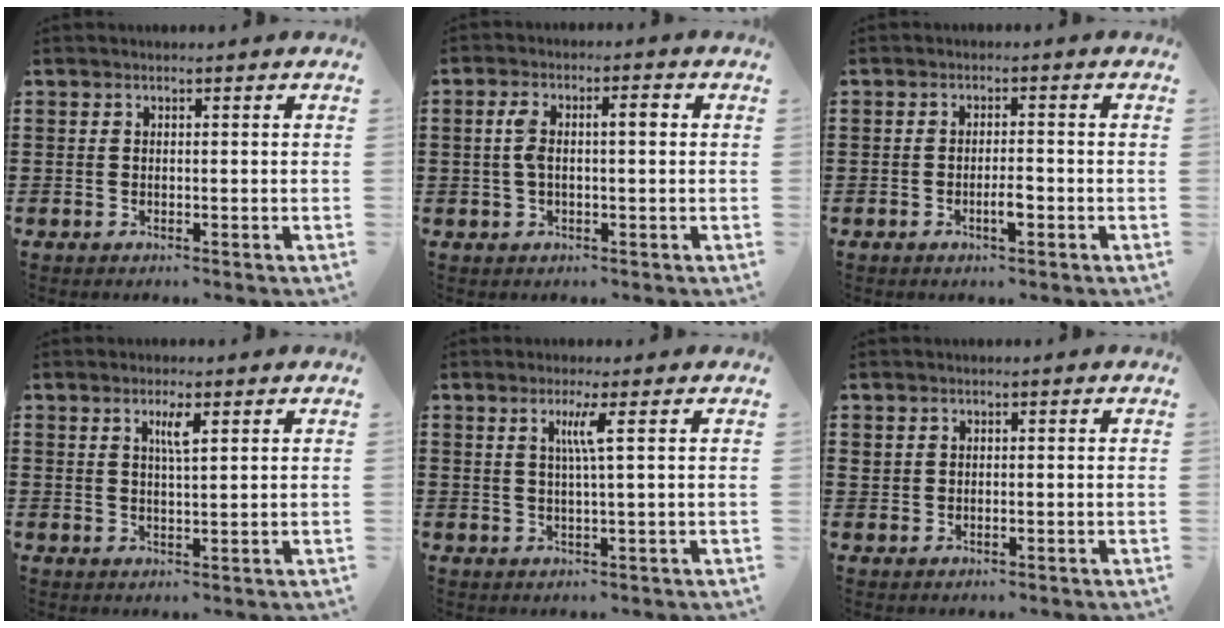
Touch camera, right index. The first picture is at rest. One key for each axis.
{"total": 4.4, "fx": 0.4, "fy": 1.5, "fz": 4.1, "tx": -0.086, "ty": 0.007, "tz": 0.000}
{"total": 2.9, "fx": -1.1, "fy": 0.7, "fz": 2.6, "tx": -0.045, "ty": 0.003, "tz": -0.020}
{"total": 2.8, "fx": 1.3, "fy": 0.5, "fz": 2.4, "tx": -0.042, "ty": 0.000, "tz": 0.019}
{"total": 3.4, "fx": 1.1, "fy": -0.5, "fz": 3.2, "tx": -0.064, "ty": -0.005, "tz": 0.013}
{"total": 0.6, "fx": 0.2, "fy": 0.4, "fz": 0.3, "tx": -0.008, "ty": 0.002, "tz": 0.003}